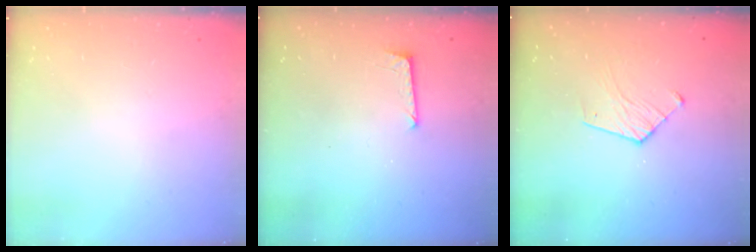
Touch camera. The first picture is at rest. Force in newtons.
{"total": 5.1, "press": 5.0, "slide": 0.4}
{"total": 7.2, "press": 7.2, "slide": 0.5}